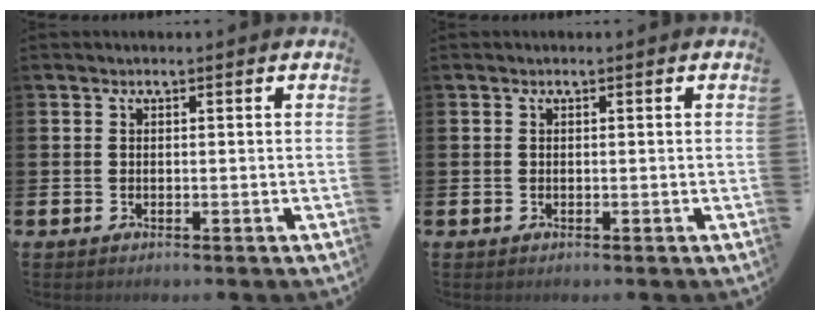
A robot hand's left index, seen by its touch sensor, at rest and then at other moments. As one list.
[{"total": 0.0}]